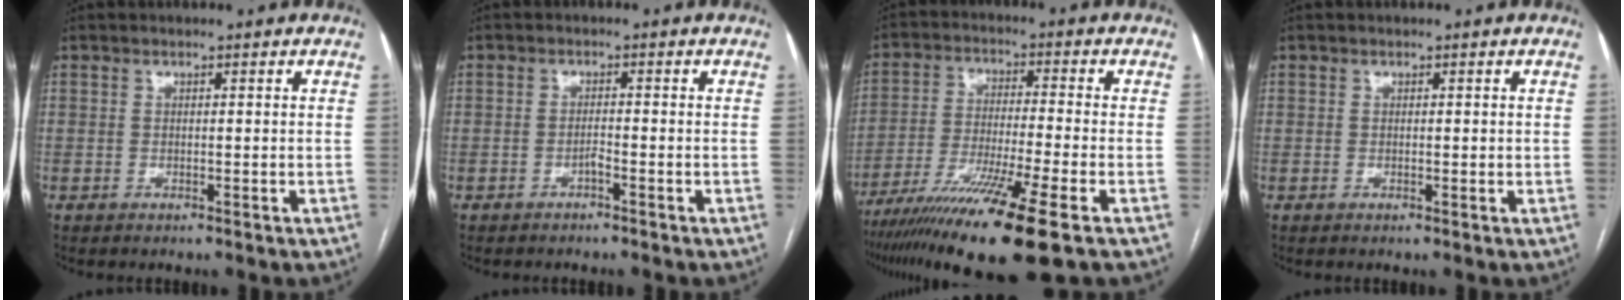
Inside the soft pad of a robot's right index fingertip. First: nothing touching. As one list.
[{"total": 1.2, "force": [-0.8, 0.1, 0.9], "torque": [-0.016, 0.002, -0.015]}, {"total": 15.9, "force": [-10.2, -0.6, 12.2], "torque": [-0.217, -0.046, -0.175]}, {"total": 0.8, "force": [0.1, 0.5, 0.6], "torque": [-0.007, 0.000, 0.002]}]